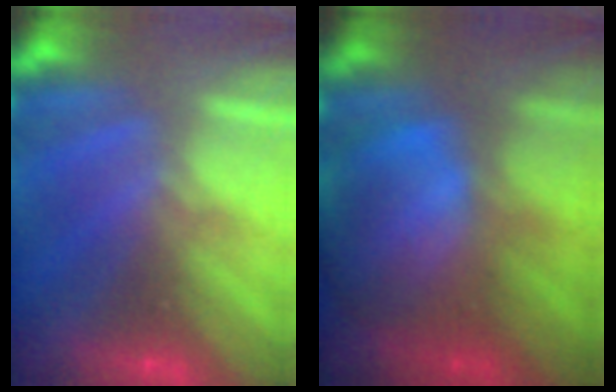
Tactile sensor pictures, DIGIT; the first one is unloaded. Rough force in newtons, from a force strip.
{"total": 11.8}